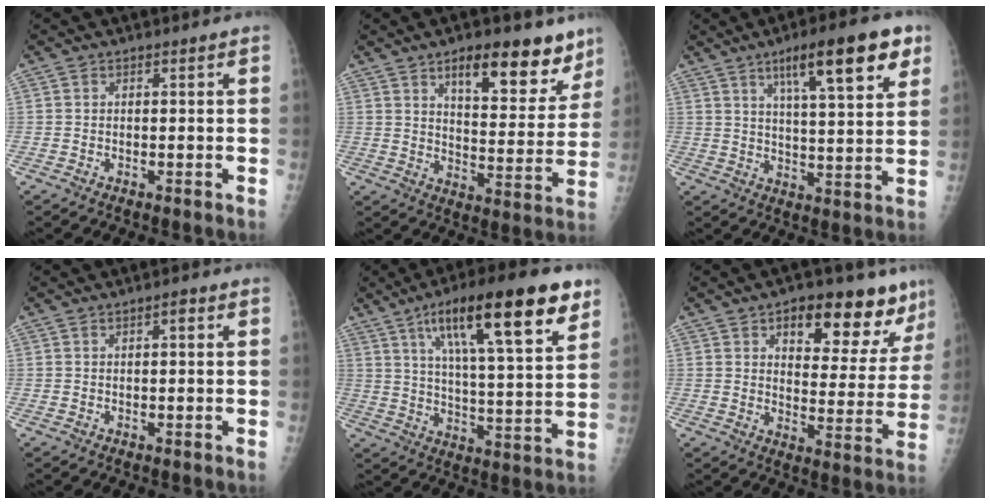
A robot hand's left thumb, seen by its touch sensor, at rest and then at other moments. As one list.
[{"total": 15.1, "force": [9.9, 6.0, 9.7], "torque": [-0.081, -0.060, 0.147]}, {"total": 15.5, "force": [8.3, 3.5, 12.6], "torque": [-0.168, -0.027, 0.123]}, {"total": 1.5, "force": [0.6, 0.5, 1.3], "torque": [-0.018, 0.002, 0.007]}, {"total": 22.7, "force": [12.4, 5.2, 18.2], "torque": [-0.266, -0.027, 0.198]}, {"total": 17.0, "force": [10.4, 7.7, 10.9], "torque": [-0.081, -0.046, 0.142]}]